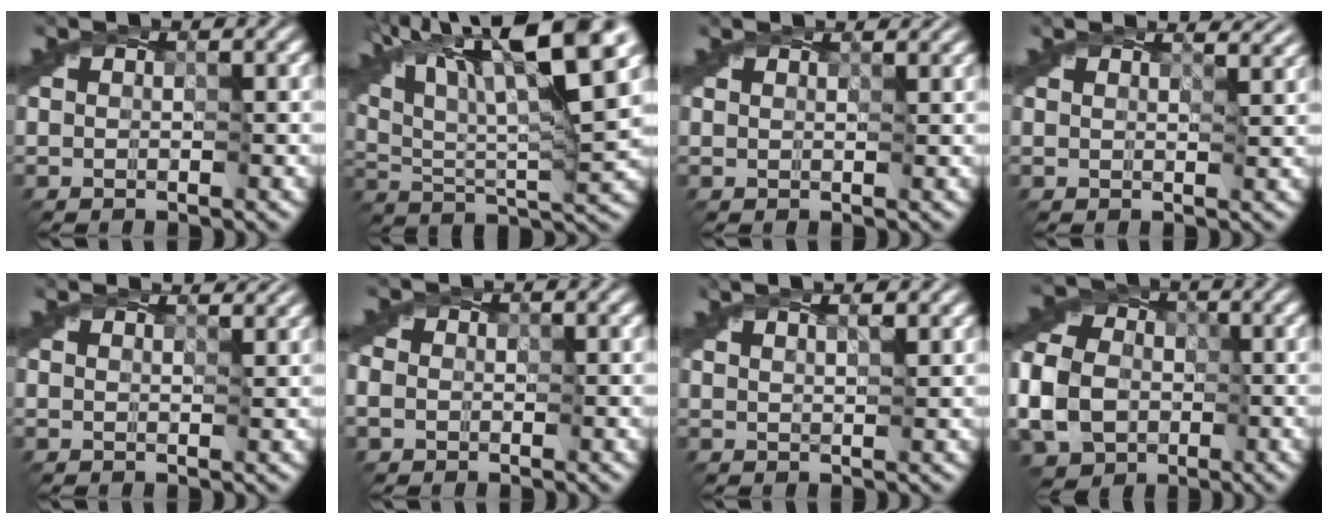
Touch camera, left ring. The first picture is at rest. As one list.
[{"total": 14.8, "force": [7.6, 4.0, 12.1], "torque": [-0.215, 0.023, 0.130]}, {"total": 1.4, "force": [1.2, 0.3, 0.5], "torque": [-0.007, 0.002, 0.007]}, {"total": 2.8, "force": [2.0, 1.0, 1.7], "torque": [-0.019, 0.005, 0.008]}, {"total": 2.2, "force": [1.9, 0.5, 1.0], "torque": [-0.020, 0.002, 0.012]}, {"total": 1.1, "force": [-0.3, 1.1, 0.2], "torque": [0.000, 0.002, -0.007]}, {"total": 2.8, "force": [2.1, 0.7, 1.7], "torque": [-0.004, 0.004, 0.008]}, {"total": 7.9, "force": [-2.4, 6.4, 3.9], "torque": [-0.101, -0.005, -0.062]}]